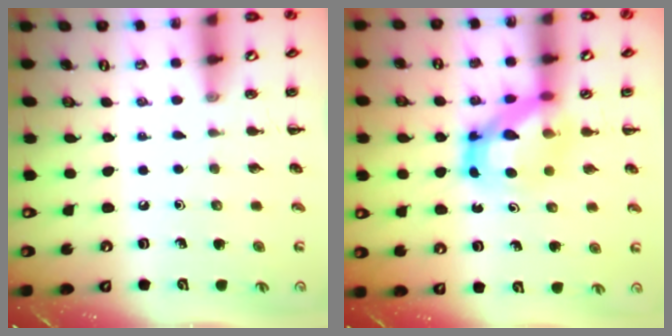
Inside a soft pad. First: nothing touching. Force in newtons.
{"total": 7.0, "press": 6.9, "slide": 1.3}